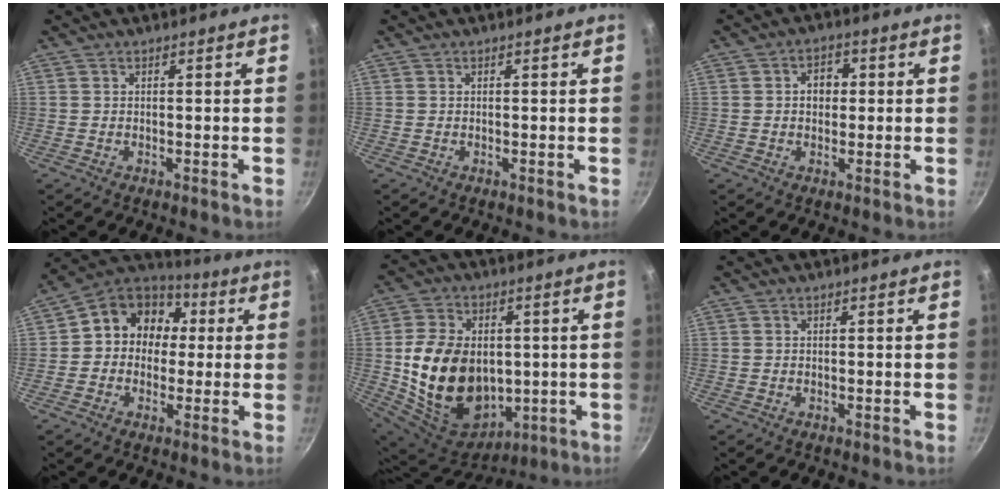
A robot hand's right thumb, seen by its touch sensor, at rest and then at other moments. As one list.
[{"total": 0.0}, {"total": 4.2, "force": [0.4, 3.4, 2.5], "torque": [-0.010, 0.008, 0.002]}, {"total": 12.5, "force": [1.1, 10.8, 6.1], "torque": [-0.053, 0.031, -0.005]}, {"total": 21.2, "force": [0.0, 15.7, 14.2], "torque": [-0.236, -0.003, 0.023]}, {"total": 0.0}]